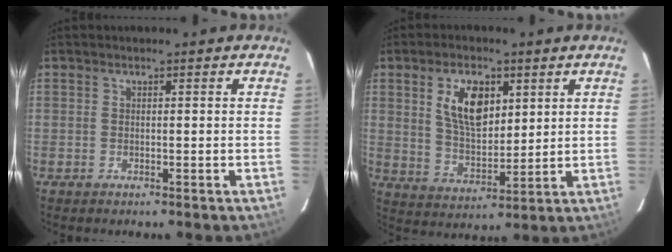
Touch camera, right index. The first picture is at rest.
{"total": 10.4, "force": [4.0, 5.6, 7.8], "torque": [-0.141, 0.008, 0.082]}